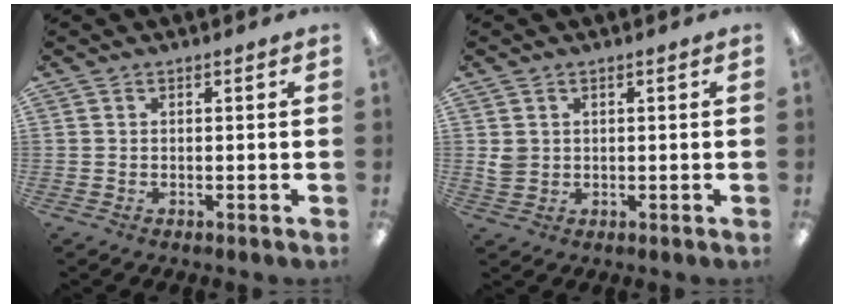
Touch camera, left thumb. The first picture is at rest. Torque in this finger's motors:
{"motor_torque": [-0.30, 0.32, 0.32, -0.31, 0.00]}